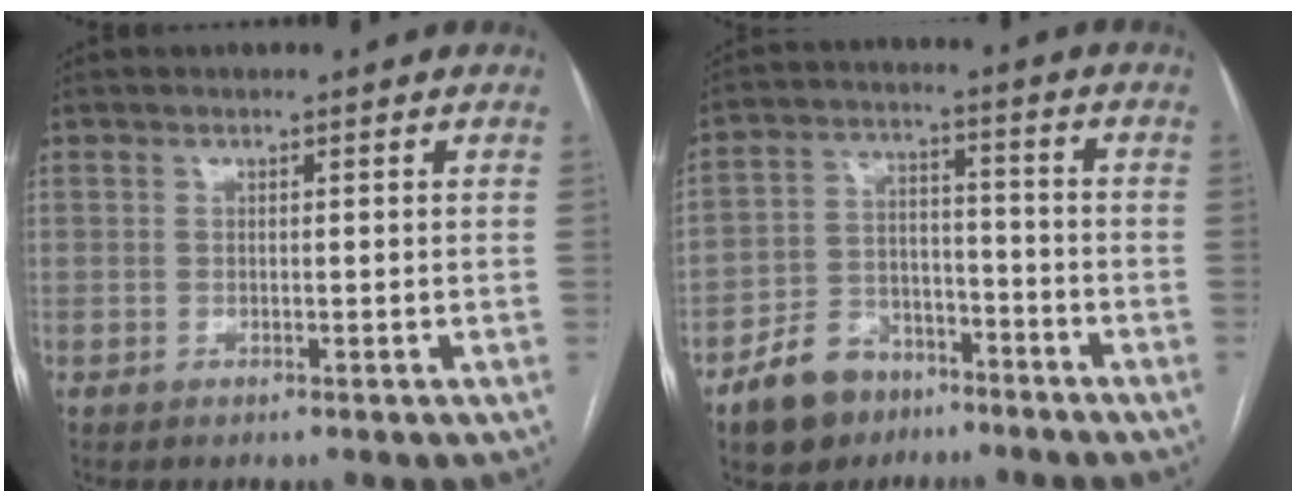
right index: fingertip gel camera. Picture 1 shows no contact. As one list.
[{"total": 10.3, "force": [-6.8, 6.8, 3.9], "torque": [-0.079, 0.017, -0.111]}]